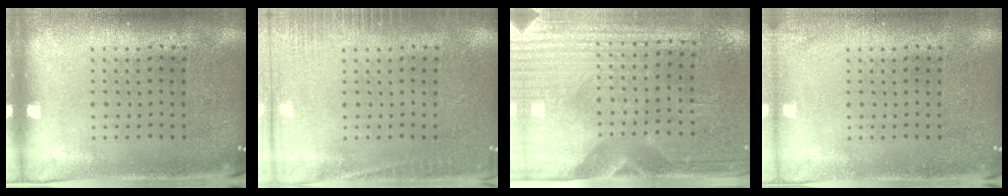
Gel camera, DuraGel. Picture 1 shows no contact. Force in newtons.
{"total": 2.4, "press": 2.4, "slide": 0.4}
{"total": 3.1, "press": 2.8, "slide": 1.4}
{"total": 1.1, "press": 1.1, "slide": 0.1}